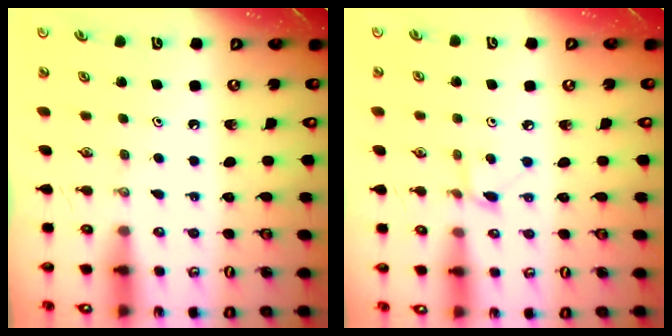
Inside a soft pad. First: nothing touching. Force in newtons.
{"total": 3.6, "press": 3.5, "slide": 0.5}